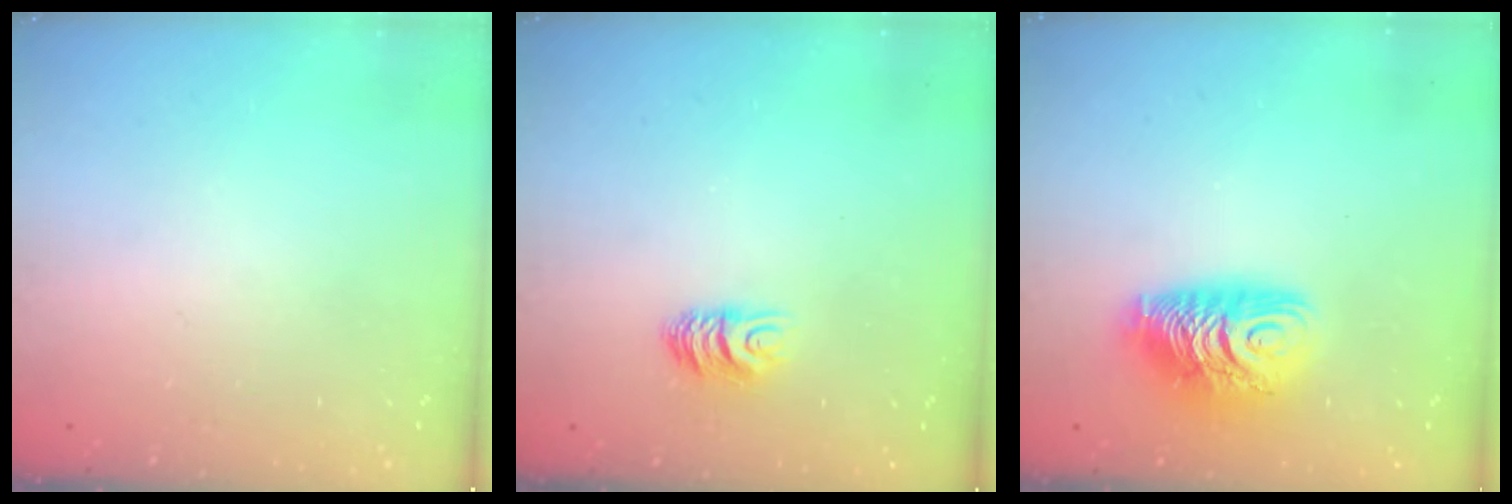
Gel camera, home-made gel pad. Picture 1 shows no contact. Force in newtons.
{"total": 6.4, "press": 6.4, "slide": 0.5}
{"total": 10.7, "press": 10.7, "slide": 0.9}